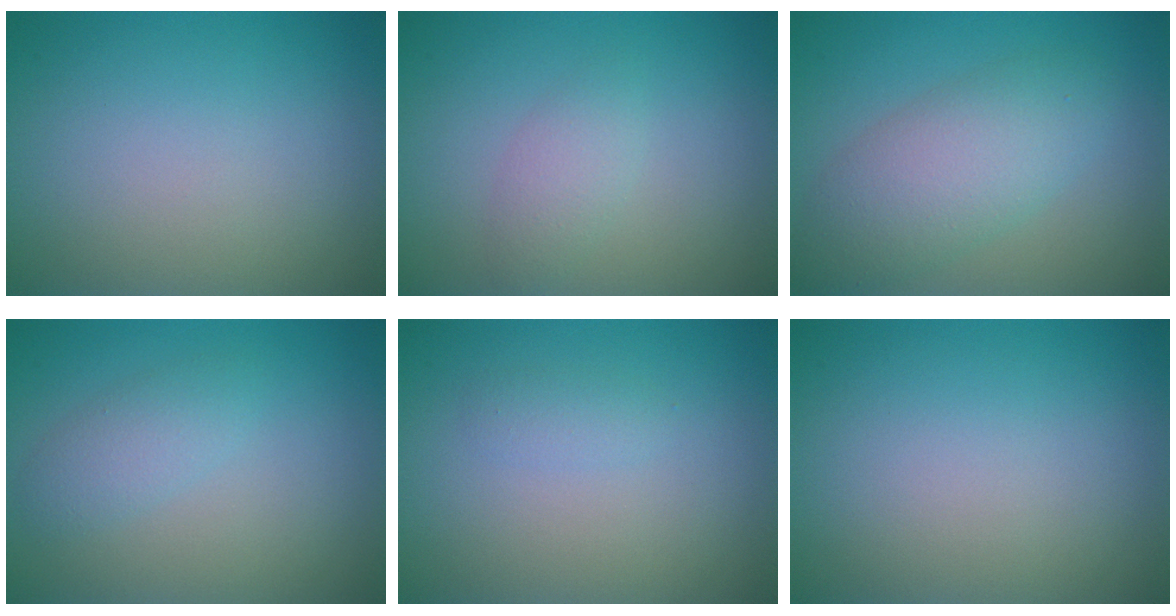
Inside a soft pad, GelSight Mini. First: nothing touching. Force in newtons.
{"total": 1.7, "press": 1.7, "slide": 0.1}
{"total": 5.3, "press": 5.3, "slide": 0.2}
{"total": 1.9, "press": 1.9, "slide": 0.1}
{"total": 1.0, "press": 1.0, "slide": 0.1}
{"total": 0.0}